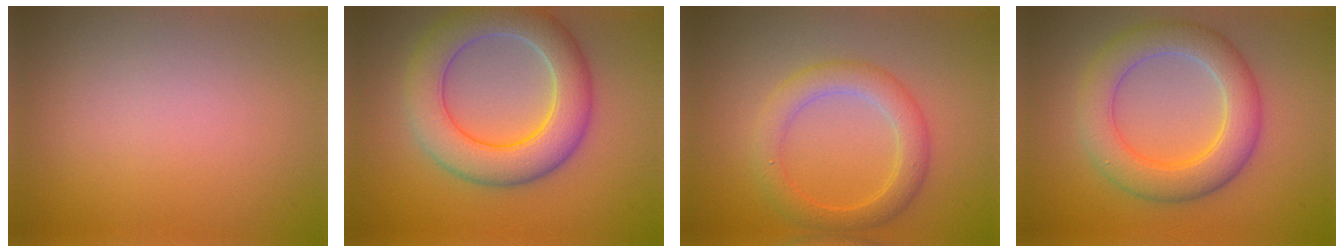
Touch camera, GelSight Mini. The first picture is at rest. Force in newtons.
{"total": 7.6, "press": 7.6, "slide": 0.4}
{"total": 3.5, "press": 3.5, "slide": 0.0}
{"total": 4.7, "press": 4.7, "slide": 0.5}